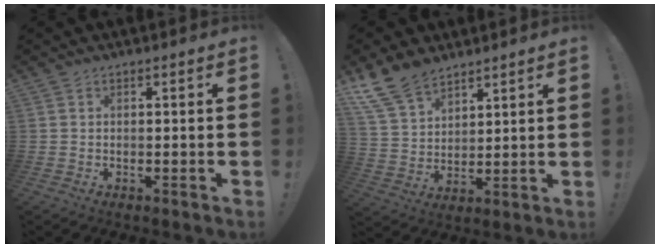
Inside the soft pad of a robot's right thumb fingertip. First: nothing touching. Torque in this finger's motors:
{"motor_torque": [-0.28, 1.94, 0.79, 0.68, 0.05]}